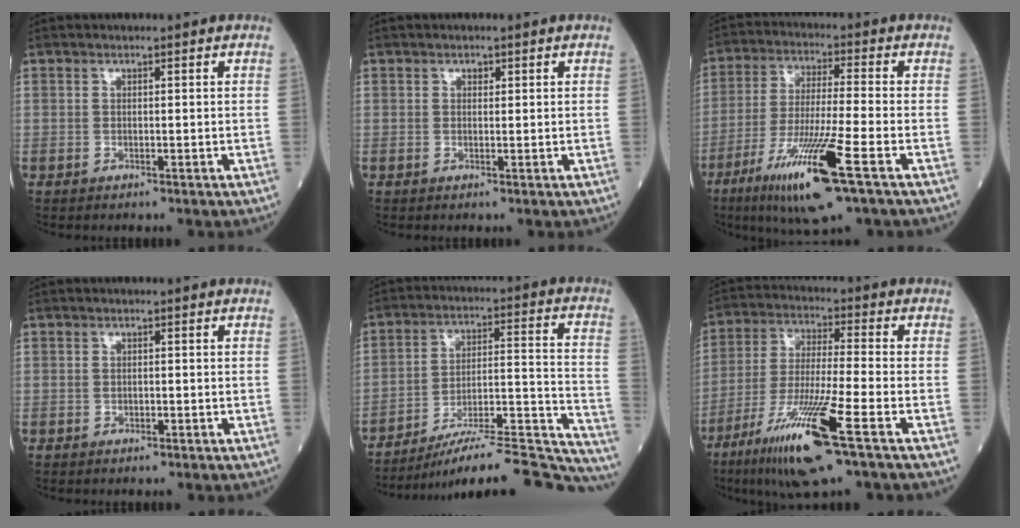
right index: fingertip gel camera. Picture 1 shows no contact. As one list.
[{"total": 0.7, "force": [0.5, 0.5, 0.3], "torque": [-0.003, -0.001, 0.008]}, {"total": 14.3, "force": [-6.9, 0.2, 12.5], "torque": [-0.249, -0.033, -0.120]}, {"total": 0.7, "force": [-0.2, 0.6, 0.3], "torque": [-0.005, 0.002, -0.001]}, {"total": 23.5, "force": [-21.8, 0.5, 8.7], "torque": [-0.066, 0.020, -0.312]}, {"total": 14.9, "force": [-7.6, 0.1, 12.8], "torque": [-0.262, -0.035, -0.137]}]